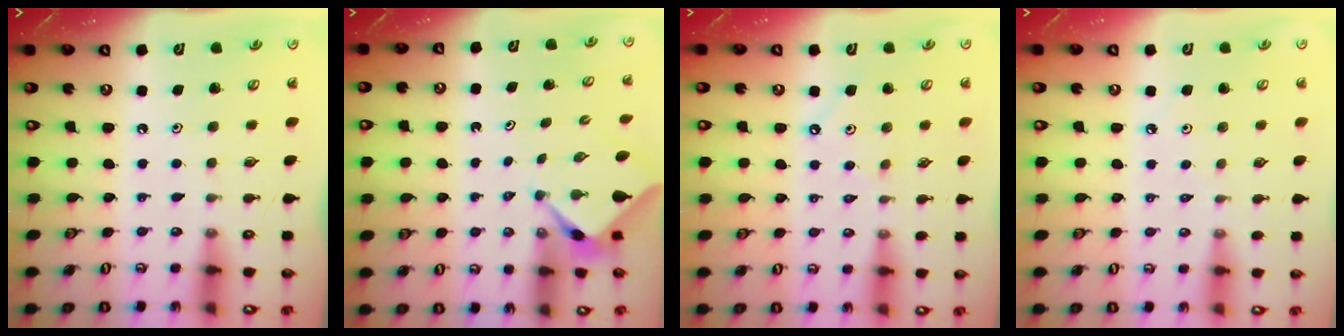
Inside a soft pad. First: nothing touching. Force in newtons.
{"total": 2.2, "press": 2.2, "slide": 0.2}
{"total": 3.8, "press": 3.8, "slide": 0.6}
{"total": 1.1, "press": 1.1, "slide": 0.4}